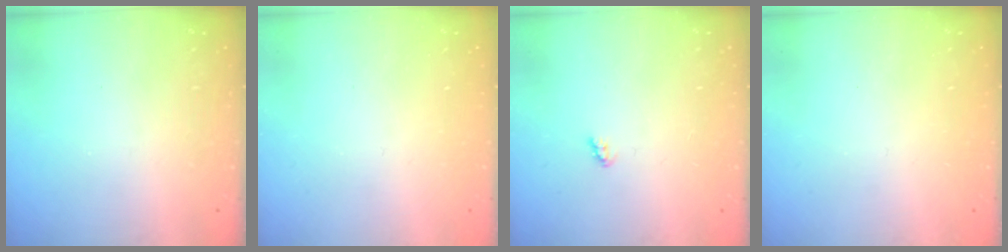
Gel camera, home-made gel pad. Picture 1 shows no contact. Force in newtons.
{"total": 0.0}
{"total": 2.4, "press": 2.4, "slide": 0.3}
{"total": 0.0}